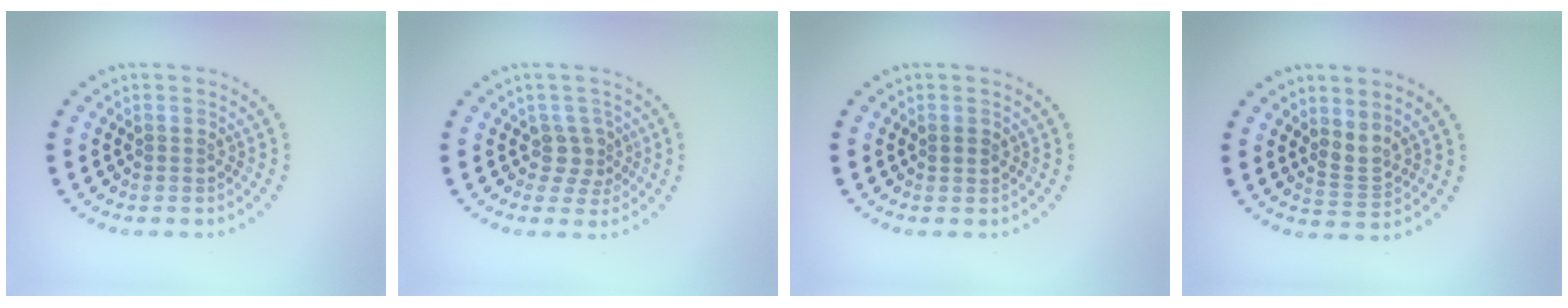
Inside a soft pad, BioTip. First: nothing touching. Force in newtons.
{"total": 2.2, "press": 1.7, "slide": 1.4}
{"total": 0.9, "press": 0.8, "slide": 0.3}
{"total": 1.8, "press": 1.2, "slide": 1.3}